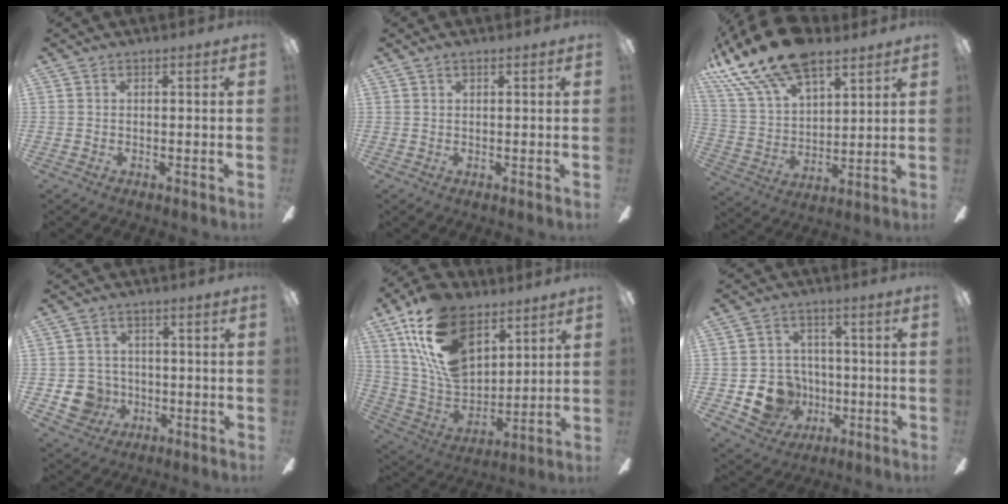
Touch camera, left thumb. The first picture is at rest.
{"total": 1.0, "force": [0.6, 0.3, 0.7], "torque": [-0.014, 0.001, 0.010]}
{"total": 20.8, "force": [14.5, 9.3, 11.6], "torque": [-0.237, -0.080, 0.258]}
{"total": 7.7, "force": [-1.6, 7.2, 2.3], "torque": [-0.067, 0.015, -0.026]}
{"total": 22.5, "force": [12.2, 12.8, 13.9], "torque": [-0.300, -0.055, 0.222]}
{"total": 11.8, "force": [-3.3, 10.4, 4.3], "torque": [-0.094, 0.026, -0.046]}